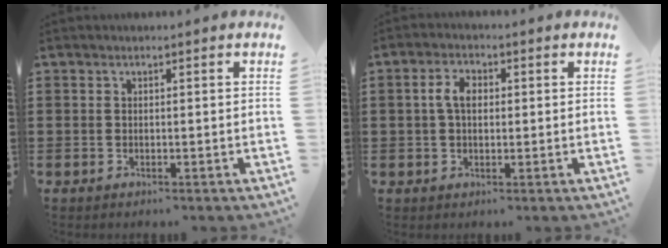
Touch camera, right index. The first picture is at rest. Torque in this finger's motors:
{"motor_torque": [0.77, -0.20, 0.29, 0.12]}